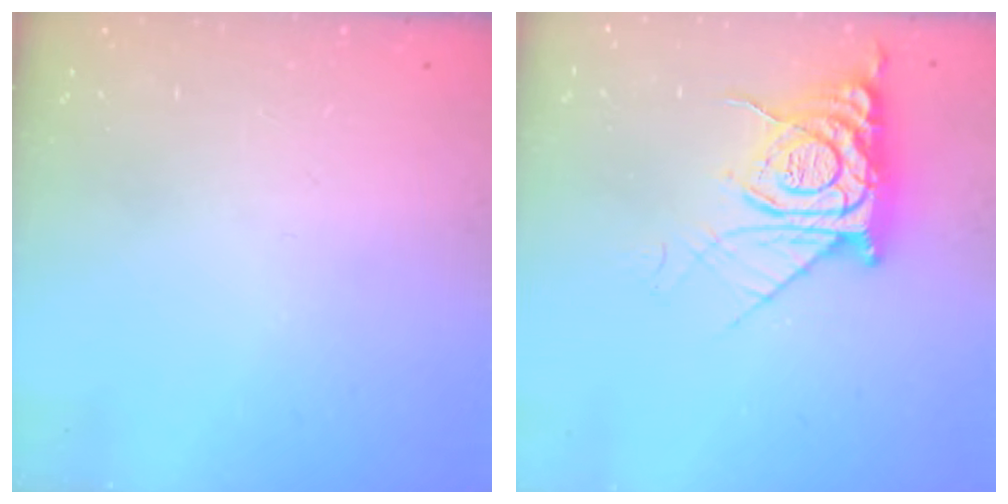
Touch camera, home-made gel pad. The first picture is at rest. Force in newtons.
{"total": 13.2, "press": 13.1, "slide": 1.6}